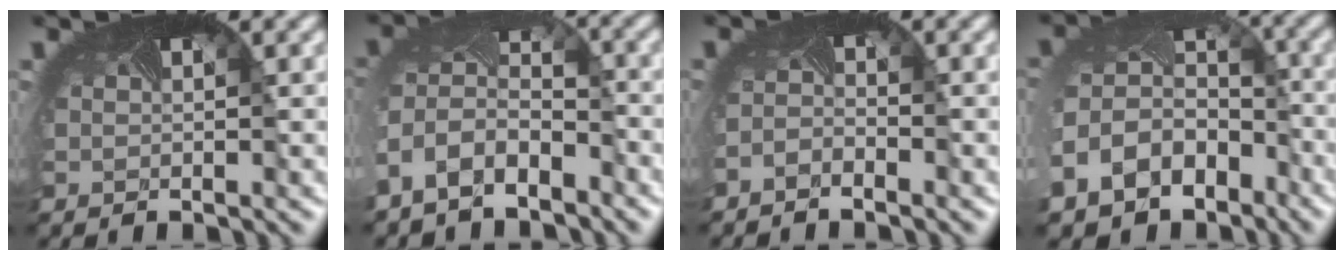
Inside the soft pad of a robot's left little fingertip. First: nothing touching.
{"total": 5.8, "force": [-3.6, 3.7, 2.5], "torque": [-0.077, -0.020, -0.067]}
{"total": 1.4, "force": [-1.4, -0.1, -0.3], "torque": [-0.020, -0.015, -0.027]}
{"total": 11.8, "force": [-6.4, 9.2, 3.9], "torque": [-0.131, -0.049, -0.093]}